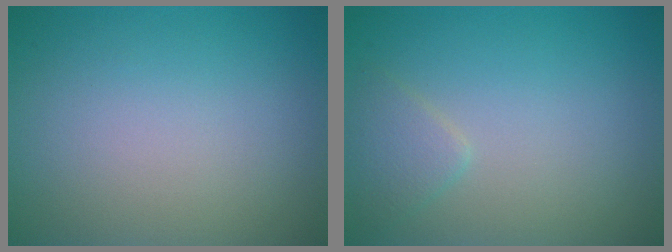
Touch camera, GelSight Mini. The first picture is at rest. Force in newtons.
{"total": 1.6, "press": 1.6, "slide": 0.1}